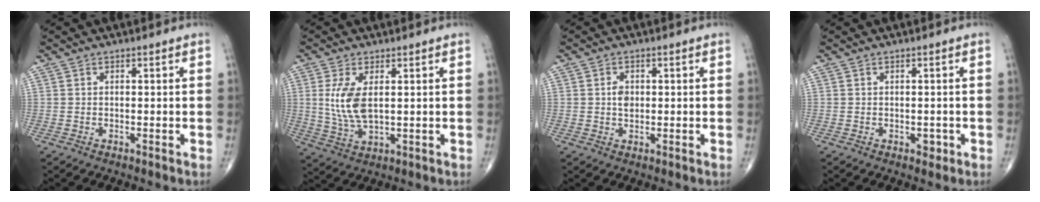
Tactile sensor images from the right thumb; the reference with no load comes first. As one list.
[{"total": 7.7, "force": [1.4, 3.5, 6.7], "torque": [-0.143, -0.013, 0.036]}, {"total": 2.4, "force": [0.3, 1.7, 1.6], "torque": [-0.020, 0.000, 0.006]}, {"total": 1.2, "force": [-0.3, 0.9, 0.7], "torque": [-0.003, 0.000, -0.003]}]